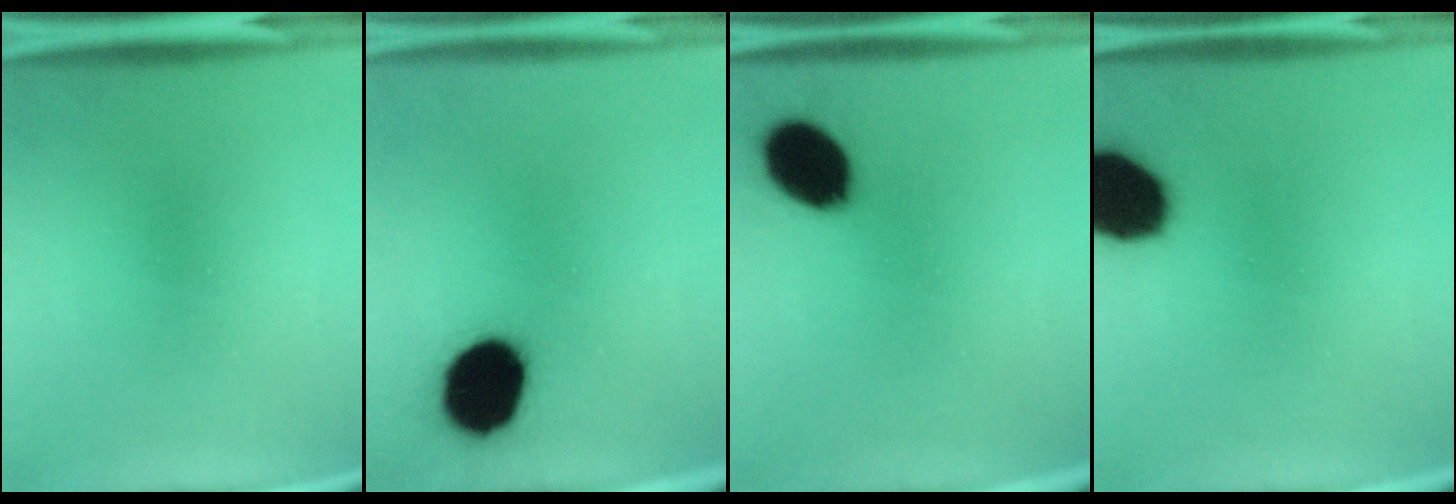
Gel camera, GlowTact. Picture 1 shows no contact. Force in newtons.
{"total": 16.2}
{"total": 13.0}
{"total": 17.2}